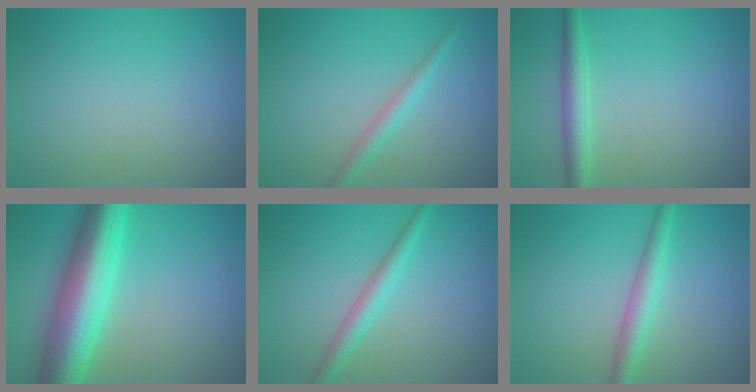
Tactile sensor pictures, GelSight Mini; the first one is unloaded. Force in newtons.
{"total": 1.6, "press": 1.6, "slide": 0.1}
{"total": 2.7, "press": 2.7, "slide": 0.1}
{"total": 9.9, "press": 9.9, "slide": 0.1}
{"total": 2.1, "press": 2.1, "slide": 0.1}
{"total": 2.6, "press": 2.6, "slide": 0.1}